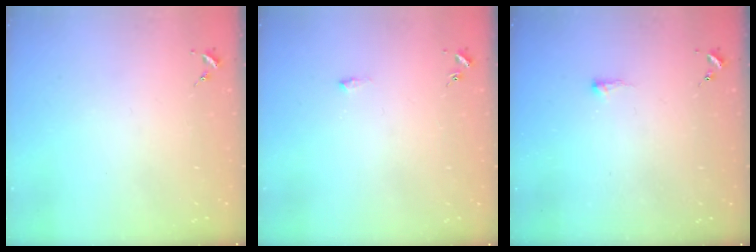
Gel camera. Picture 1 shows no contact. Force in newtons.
{"total": 4.3, "press": 4.3, "slide": 0.7}
{"total": 3.5, "press": 3.5, "slide": 0.6}